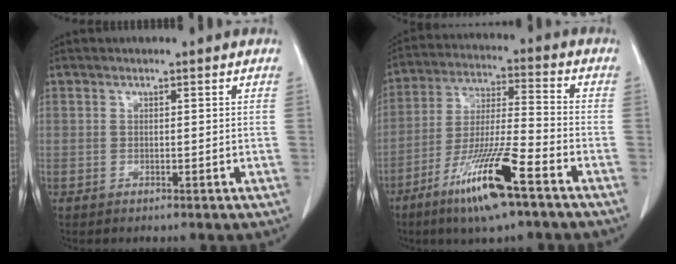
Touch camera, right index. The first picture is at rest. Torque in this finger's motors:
{"motor_torque": [1.71, -0.43, 0.87, 0.21]}